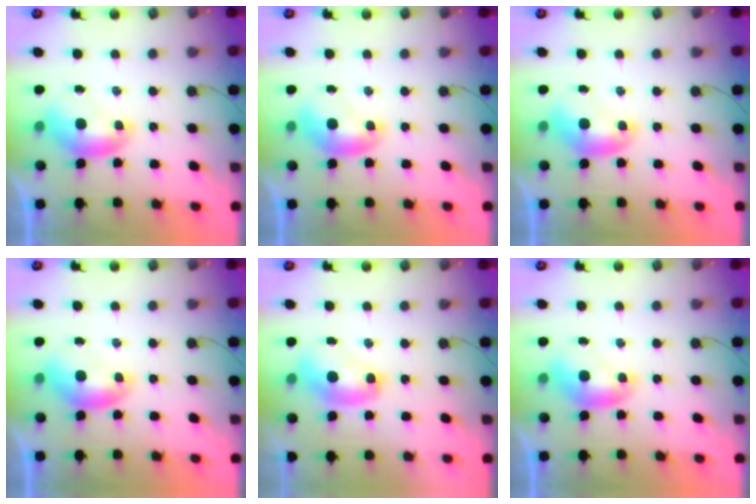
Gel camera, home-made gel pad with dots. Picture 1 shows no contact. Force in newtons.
{"total": 0.0}
{"total": 0.0}
{"total": 0.0}
{"total": 2.8, "press": 2.8, "slide": 0.1}
{"total": 0.0}